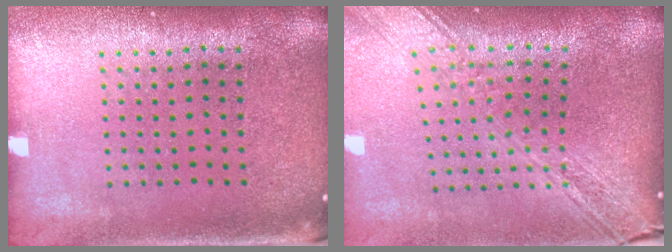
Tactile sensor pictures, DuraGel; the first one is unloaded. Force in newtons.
{"total": 3.1, "press": 2.3, "slide": 2.0}